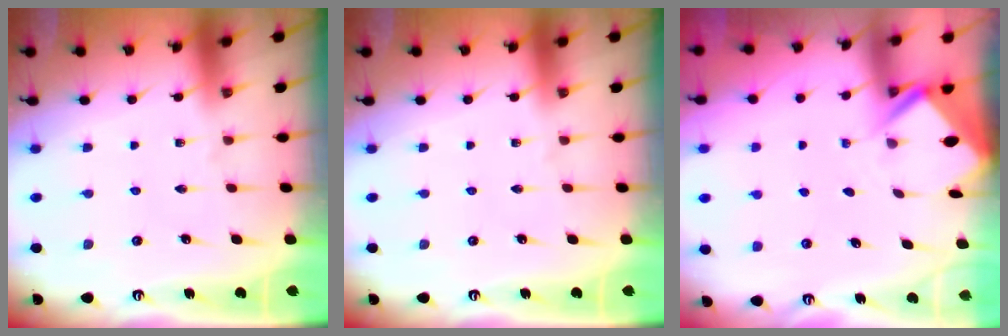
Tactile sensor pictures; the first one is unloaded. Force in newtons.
{"total": 0.0}
{"total": 2.6, "press": 2.6, "slide": 0.1}